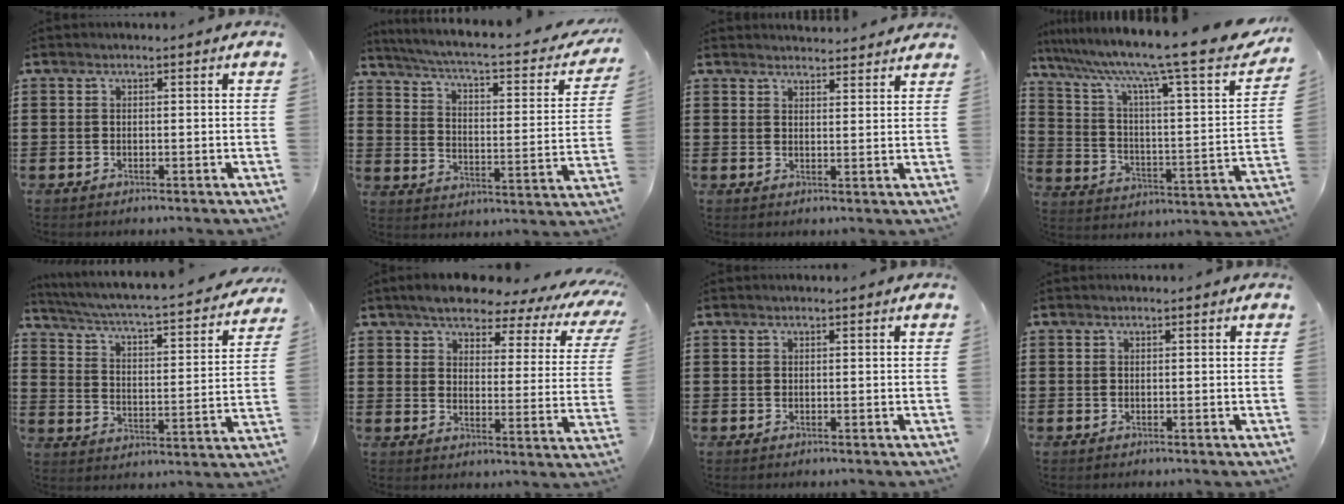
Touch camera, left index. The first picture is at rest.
{"total": 4.4, "force": [3.4, -0.4, 2.9], "torque": [-0.074, -0.036, 0.046]}
{"total": 2.6, "force": [2.6, 0.1, 0.0], "torque": [0.002, -0.011, 0.049]}
{"total": 13.5, "force": [10.2, 0.8, 8.8], "torque": [-0.175, -0.070, 0.154]}
{"total": 3.2, "force": [2.7, -0.2, 1.8], "torque": [-0.052, -0.035, 0.033]}
{"total": 5.7, "force": [5.2, 1.7, 1.7], "torque": [-0.057, -0.029, 0.086]}
{"total": 0.0}
{"total": 0.0}